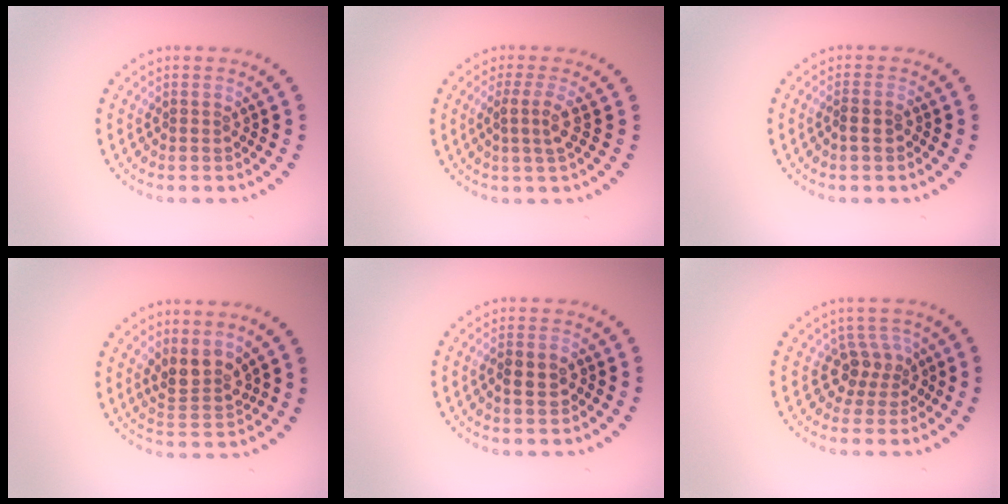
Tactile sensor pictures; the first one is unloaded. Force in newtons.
{"total": 2.2, "press": 1.6, "slide": 1.5}
{"total": 1.3, "press": 1.1, "slide": 0.6}
{"total": 2.8, "press": 2.4, "slide": 1.4}
{"total": 2.4, "press": 2.4, "slide": 0.5}
{"total": 2.7, "press": 2.0, "slide": 1.8}